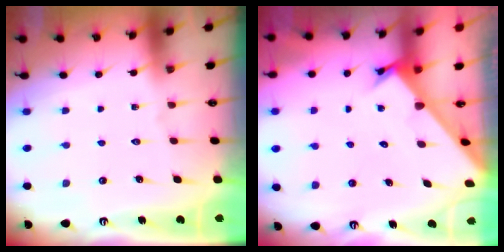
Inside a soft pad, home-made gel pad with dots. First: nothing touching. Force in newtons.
{"total": 2.3, "press": 2.3, "slide": 0.2}